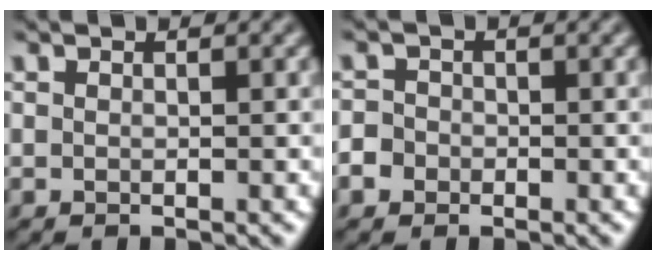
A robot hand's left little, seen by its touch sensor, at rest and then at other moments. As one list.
[{"total": 4.0, "force": [-1.9, 3.4, 1.0], "torque": [-0.009, 0.004, -0.057]}]